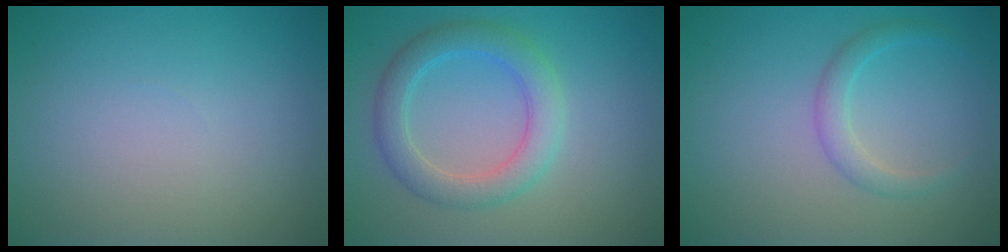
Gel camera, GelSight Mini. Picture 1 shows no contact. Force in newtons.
{"total": 3.9, "press": 3.9, "slide": 0.1}
{"total": 1.8, "press": 1.8, "slide": 0.0}